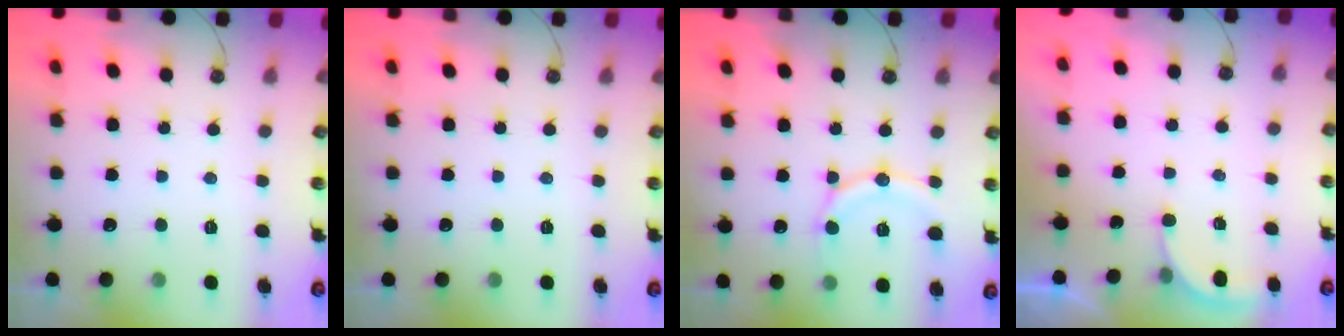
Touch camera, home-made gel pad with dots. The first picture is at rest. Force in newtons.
{"total": 0.0}
{"total": 12.7, "press": 12.6, "slide": 1.4}
{"total": 2.0, "press": 2.0, "slide": 0.1}